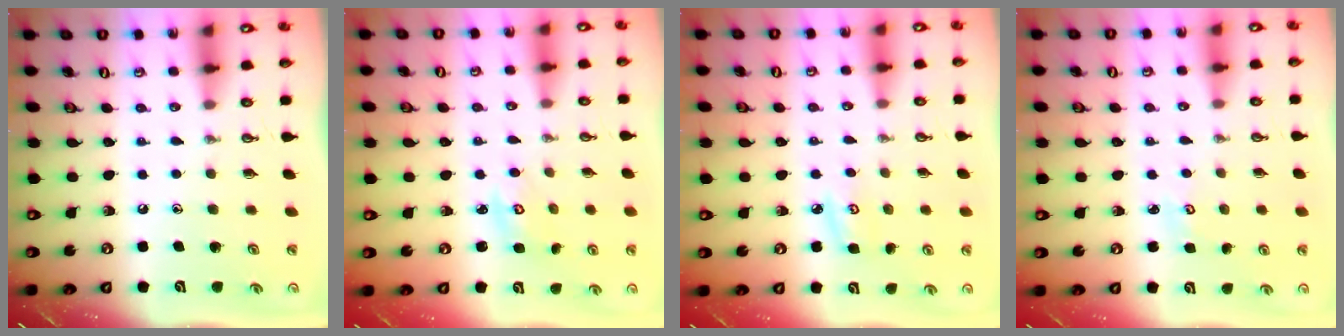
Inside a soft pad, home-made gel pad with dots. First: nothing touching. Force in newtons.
{"total": 3.8, "press": 3.8, "slide": 0.5}
{"total": 4.3, "press": 4.3, "slide": 0.5}
{"total": 2.1, "press": 2.1, "slide": 0.2}